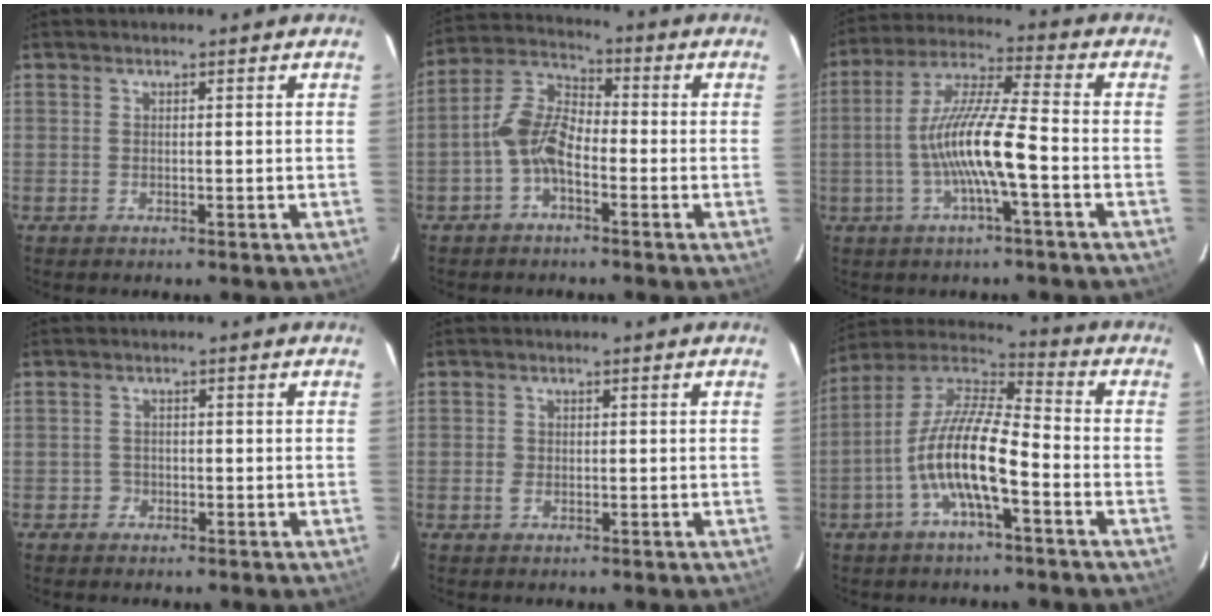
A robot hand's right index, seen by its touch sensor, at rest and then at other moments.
{"total": 7.6, "force": [-2.9, 3.9, 5.8], "torque": [-0.125, 0.019, -0.063]}
{"total": 11.9, "force": [-3.3, 0.8, 11.4], "torque": [-0.228, 0.008, -0.064]}
{"total": 1.5, "force": [-0.9, 1.3, 0.0], "torque": [0.000, 0.005, -0.013]}
{"total": 1.5, "force": [-0.4, 1.2, 0.8], "torque": [-0.018, 0.001, -0.008]}
{"total": 13.4, "force": [-4.9, 3.3, 12.0], "torque": [-0.236, 0.004, -0.100]}